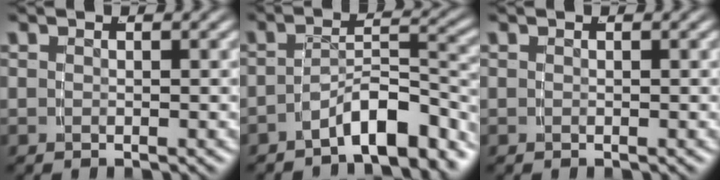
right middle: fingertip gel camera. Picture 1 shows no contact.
{"total": 6.8, "force": [-5.1, 2.4, 3.9], "torque": [-0.036, -0.002, -0.074]}
{"total": 0.0}